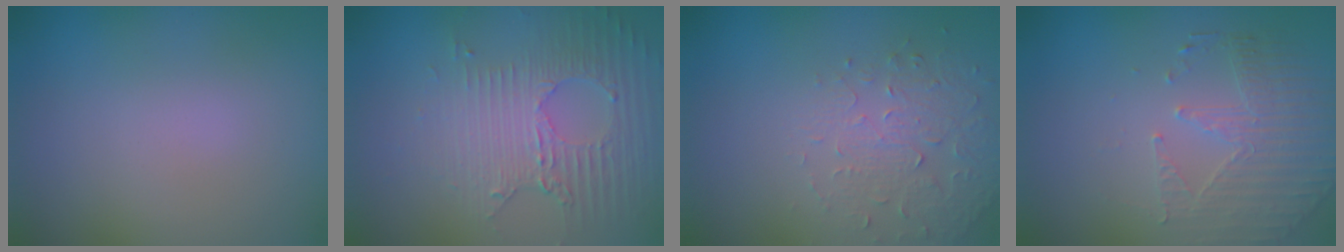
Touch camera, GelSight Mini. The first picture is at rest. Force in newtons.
{"total": 5.2, "press": 3.3, "slide": 4.0}
{"total": 1.9, "press": 1.5, "slide": 1.1}
{"total": 2.2, "press": 1.8, "slide": 1.2}